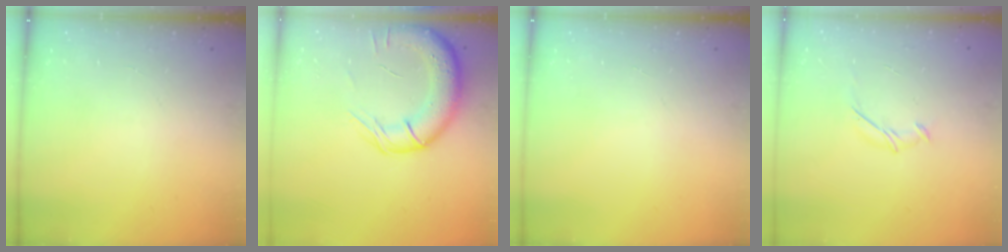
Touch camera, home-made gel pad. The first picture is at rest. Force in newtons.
{"total": 15.4, "press": 14.9, "slide": 4.0}
{"total": 0.0}
{"total": 5.4, "press": 5.4, "slide": 1.0}